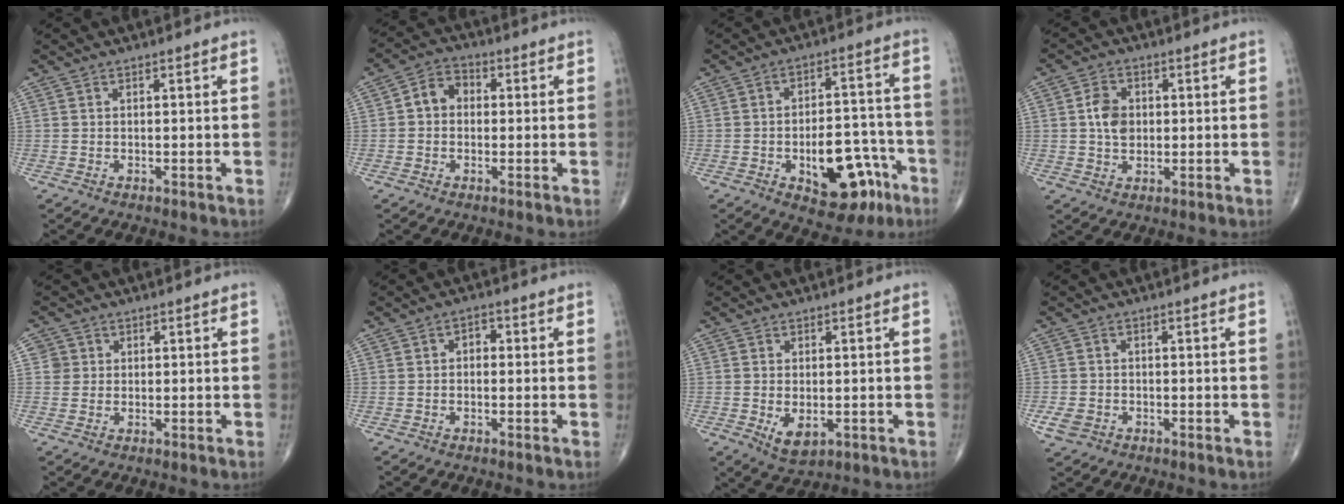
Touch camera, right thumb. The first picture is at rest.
{"total": 5.3, "force": [0.2, 4.3, 3.1], "torque": [-0.038, 0.021, -0.007]}
{"total": 15.3, "force": [-6.4, 8.0, 11.3], "torque": [-0.126, 0.050, -0.078]}
{"total": 5.6, "force": [0.6, 4.2, 3.7], "torque": [-0.056, 0.000, 0.006]}
{"total": 2.4, "force": [0.5, 2.4, 0.0], "torque": [0.019, 0.003, 0.003]}
{"total": 2.3, "force": [0.0, 1.6, 1.6], "torque": [-0.010, 0.009, -0.009]}
{"total": 4.8, "force": [-1.1, 2.7, 3.8], "torque": [-0.059, -0.009, -0.006]}
{"total": 3.3, "force": [-1.4, 2.5, 1.6], "torque": [-0.033, 0.004, -0.021]}